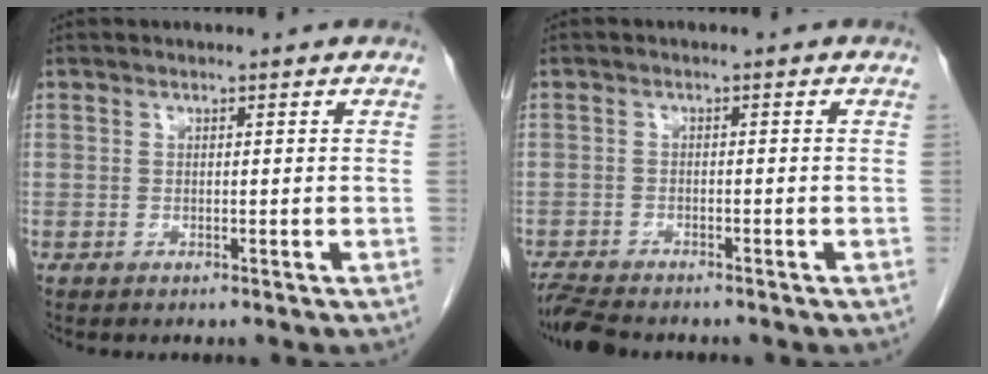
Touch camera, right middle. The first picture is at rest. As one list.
[{"total": 5.3, "force": [-4.9, 0.8, 2.0], "torque": [-0.037, -0.015, -0.084]}]